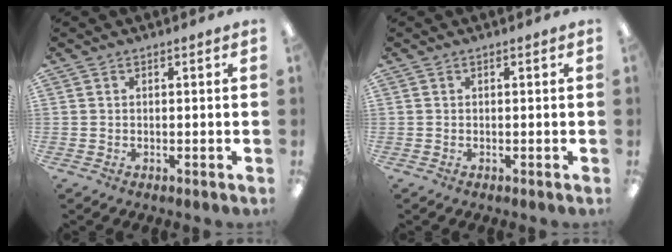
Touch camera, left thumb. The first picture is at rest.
{"total": 0.0}